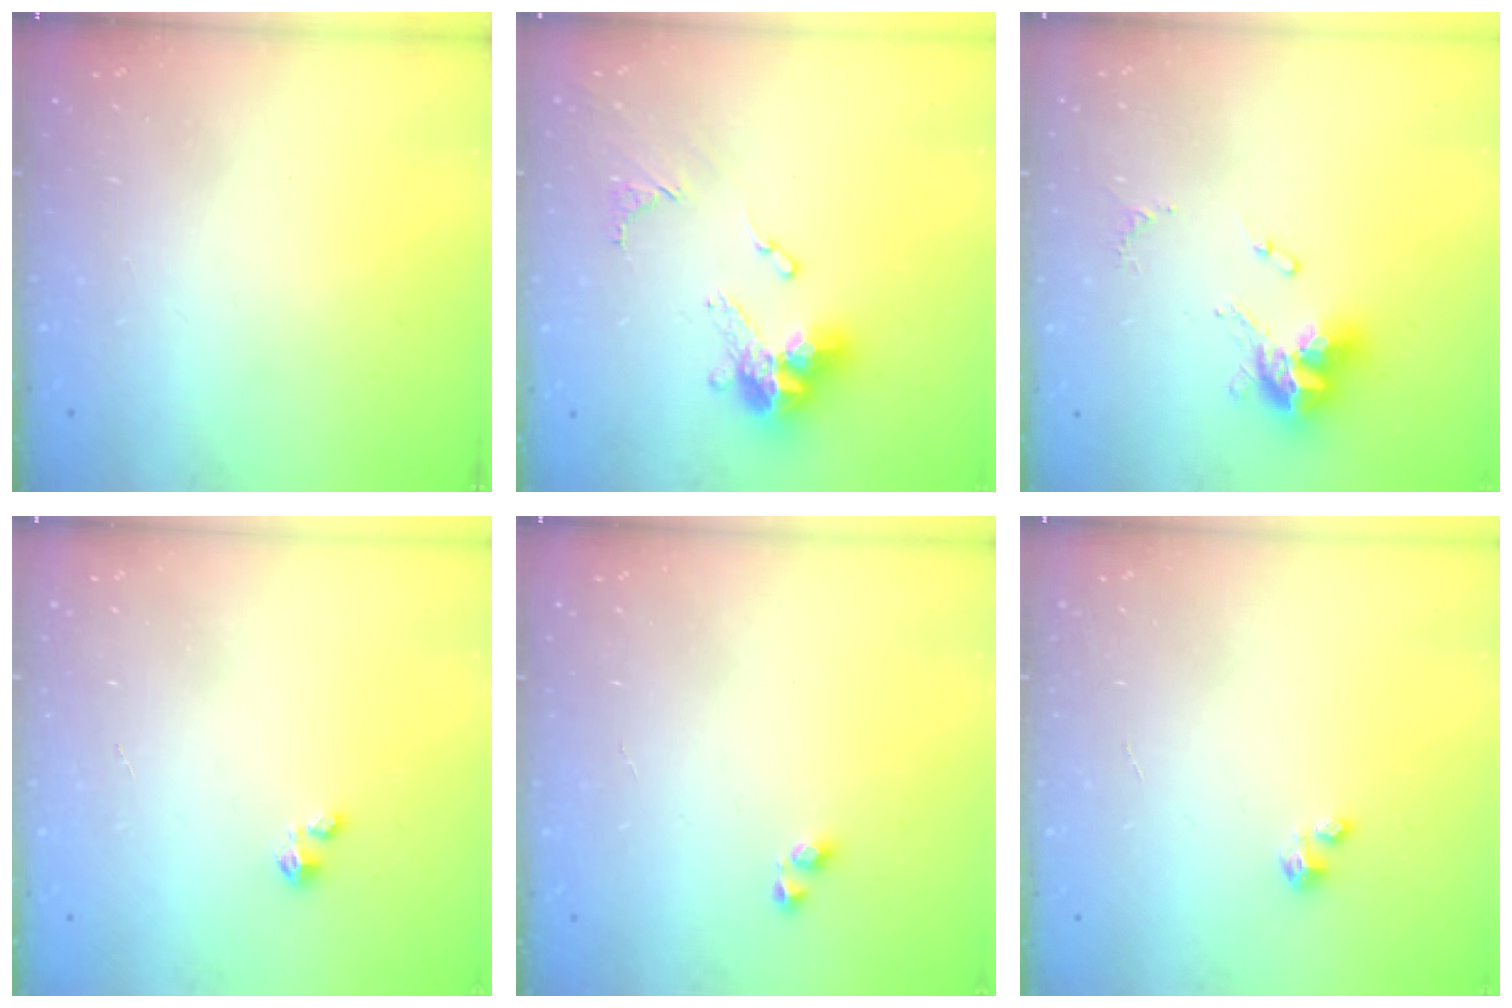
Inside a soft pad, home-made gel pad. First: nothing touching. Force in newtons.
{"total": 13.8, "press": 13.7, "slide": 1.4}
{"total": 12.6, "press": 12.5, "slide": 1.4}
{"total": 1.4, "press": 1.4, "slide": 0.2}
{"total": 2.9, "press": 2.9, "slide": 0.2}
{"total": 0.6, "press": 0.6, "slide": 0.3}